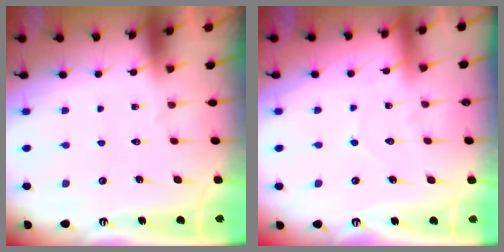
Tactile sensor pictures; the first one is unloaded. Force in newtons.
{"total": 3.9, "press": 3.8, "slide": 0.3}